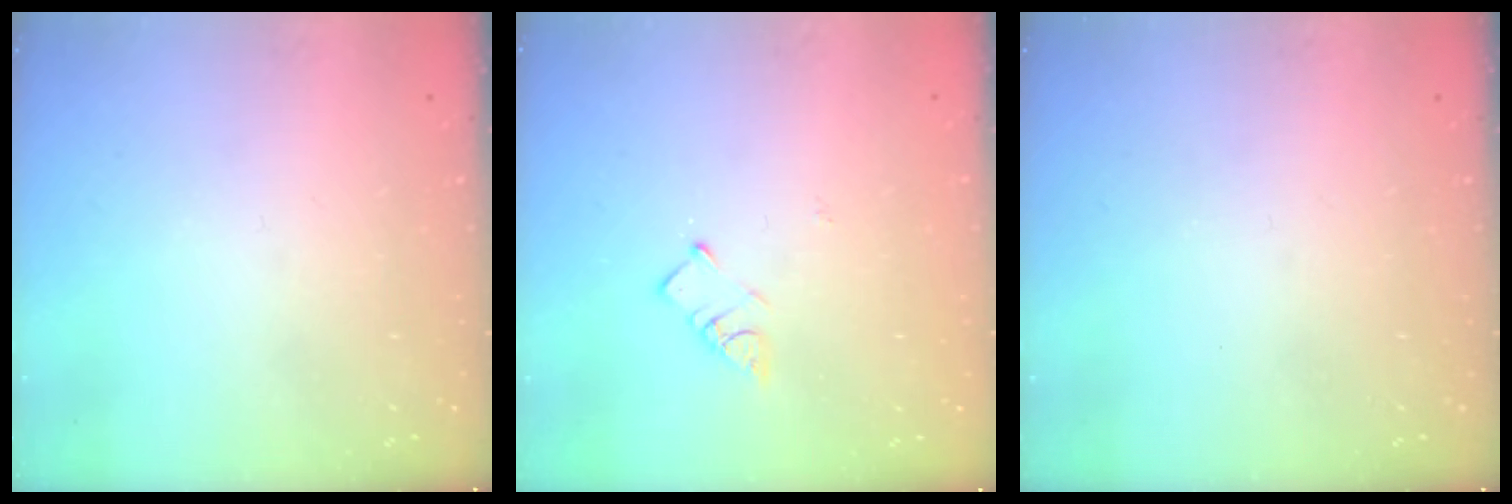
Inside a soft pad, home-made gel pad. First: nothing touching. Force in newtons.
{"total": 3.5, "press": 3.5, "slide": 0.3}
{"total": 0.0}